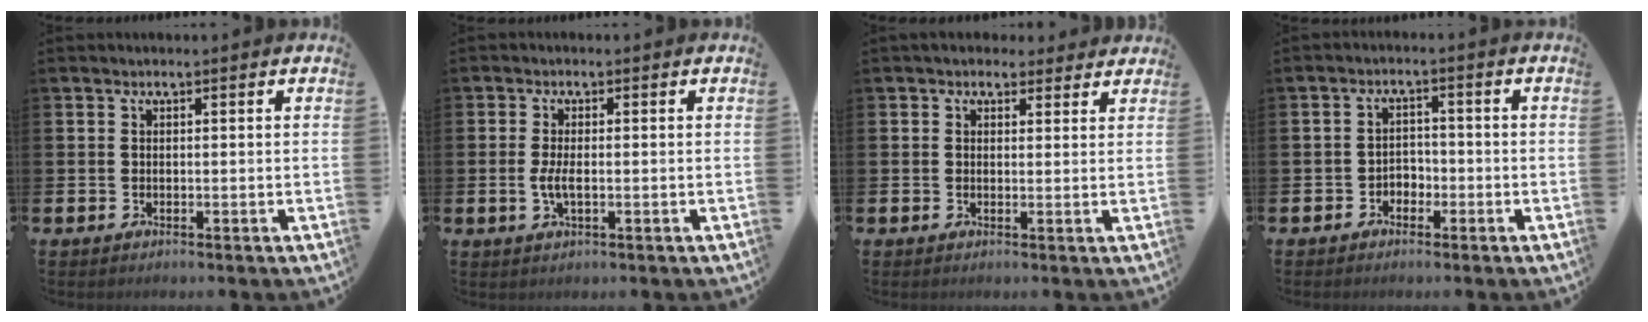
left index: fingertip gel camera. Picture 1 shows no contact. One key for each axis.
{"total": 2.4, "fx": -0.4, "fy": 0.9, "fz": 2.2, "tx": -0.032, "ty": -0.003, "tz": -0.009}
{"total": 2.6, "fx": 2.2, "fy": 1.3, "fz": 0.1, "tx": 0.006, "ty": -0.007, "tz": 0.037}
{"total": 2.3, "fx": -1.7, "fy": 1.5, "fz": 0.4, "tx": -0.005, "ty": 0.002, "tz": -0.041}